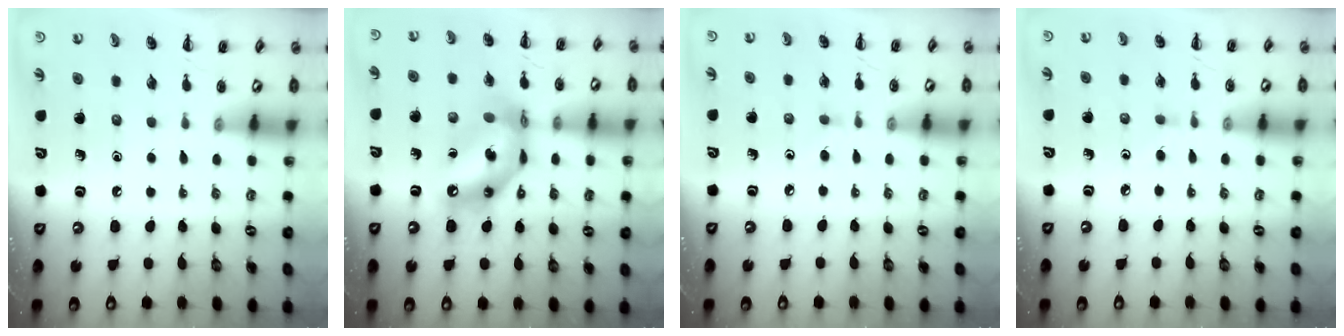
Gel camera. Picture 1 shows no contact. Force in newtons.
{"total": 13.8, "press": 13.2, "slide": 4.2}
{"total": 3.3, "press": 3.0, "slide": 1.4}
{"total": 2.0, "press": 1.7, "slide": 1.0}